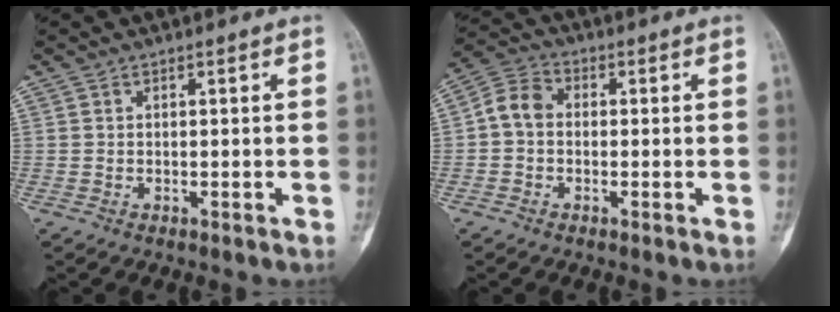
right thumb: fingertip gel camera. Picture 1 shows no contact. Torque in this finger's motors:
{"motor_torque": [0.13, -0.05, 0.34, -0.34, -0.04]}